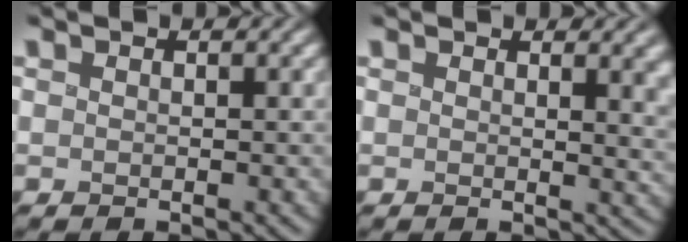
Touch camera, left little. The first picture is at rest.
{"total": 4.9, "force": [2.6, 2.3, 3.4], "torque": [-0.013, 0.005, 0.041]}